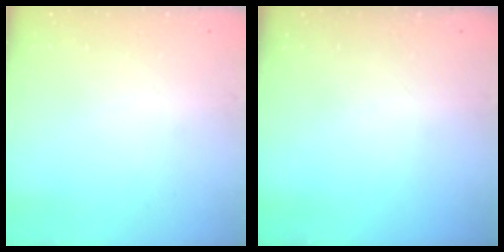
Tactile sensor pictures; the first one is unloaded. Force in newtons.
{"total": 0.0}